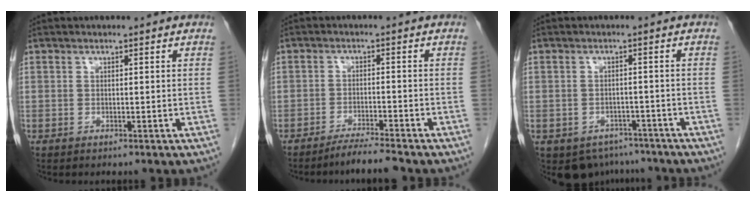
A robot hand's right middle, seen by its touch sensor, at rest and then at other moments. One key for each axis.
{"total": 4.0, "fx": -3.6, "fy": -0.6, "fz": 1.6, "tx": -0.026, "ty": -0.013, "tz": -0.065}
{"total": 6.8, "fx": -5.2, "fy": 4.3, "fz": 0.6, "tx": 0.001, "ty": 0.012, "tz": -0.066}